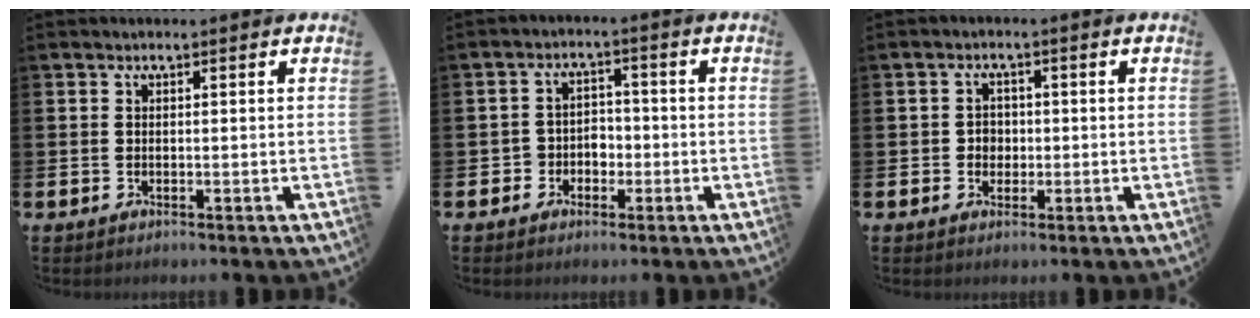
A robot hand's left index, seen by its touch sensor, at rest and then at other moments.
{"total": 3.1, "force": [-1.5, 2.7, 0.4], "torque": [-0.019, 0.007, -0.037]}
{"total": 2.2, "force": [-0.1, 2.0, 0.8], "torque": [-0.003, 0.001, -0.009]}